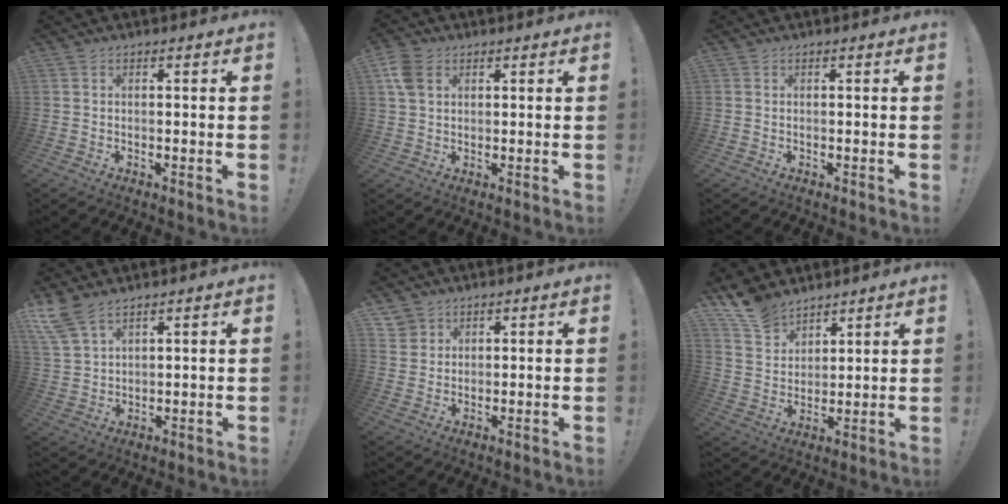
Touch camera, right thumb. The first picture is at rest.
{"total": 6.8, "force": [2.8, 4.7, 4.1], "torque": [-0.081, 0.001, 0.057]}
{"total": 0.0}
{"total": 8.2, "force": [6.3, 3.3, 4.1], "torque": [-0.089, -0.024, 0.126]}
{"total": 3.4, "force": [2.3, 2.5, 0.3], "torque": [-0.003, -0.013, 0.043]}
{"total": 11.1, "force": [9.0, 5.9, 2.8], "torque": [-0.066, -0.061, 0.179]}